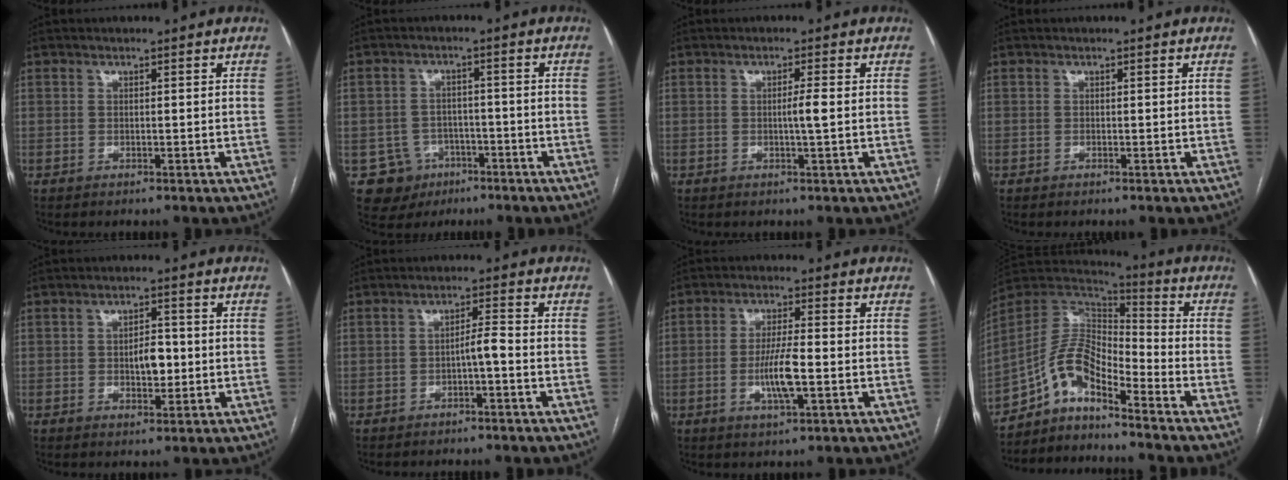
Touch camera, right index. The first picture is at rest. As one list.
[{"total": 6.8, "force": [-2.8, 6.1, 0.6], "torque": [-0.009, 0.011, -0.032]}, {"total": 2.2, "force": [-0.1, -0.3, 2.2], "torque": [-0.036, -0.001, -0.003]}, {"total": 0.0}, {"total": 4.1, "force": [-0.3, 2.1, 3.5], "torque": [-0.052, 0.004, -0.001]}, {"total": 2.7, "force": [-1.1, 0.2, 2.5], "torque": [-0.037, 0.006, -0.020]}, {"total": 6.5, "force": [-1.6, 0.8, 6.2], "torque": [-0.121, -0.004, -0.028]}, {"total": 10.0, "force": [-7.2, 2.9, 6.3], "torque": [-0.125, 0.033, -0.132]}]